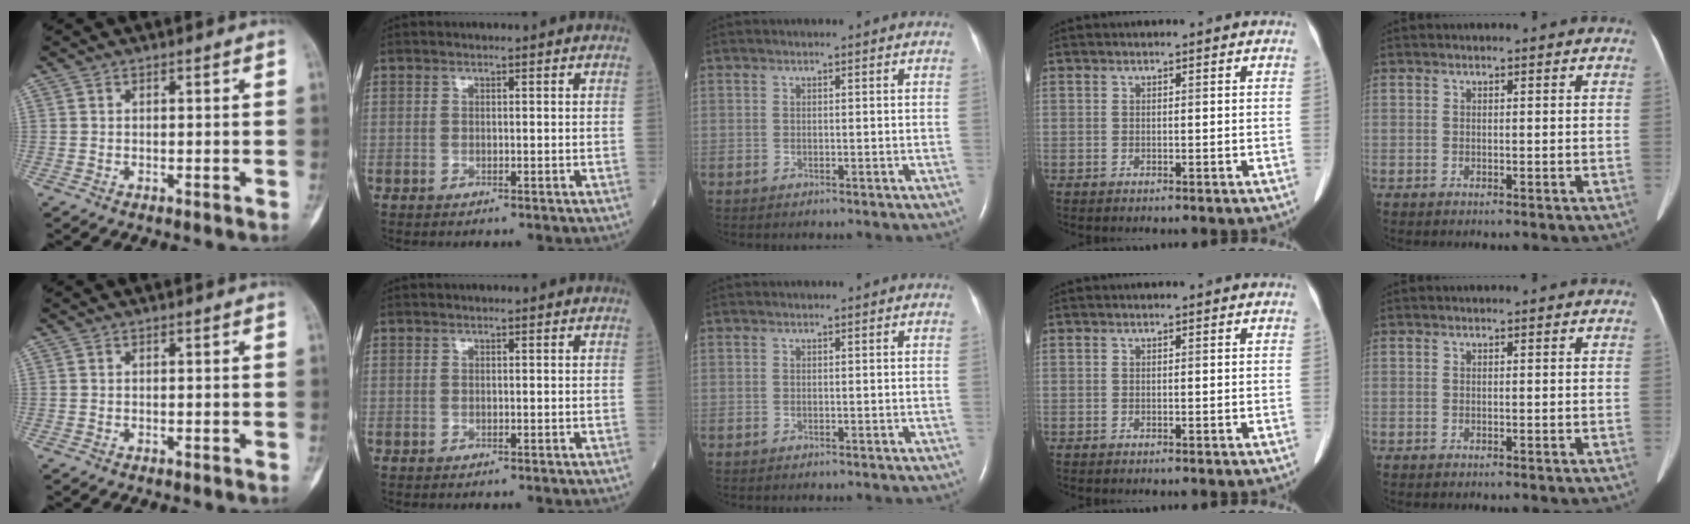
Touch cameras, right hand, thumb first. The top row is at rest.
{}